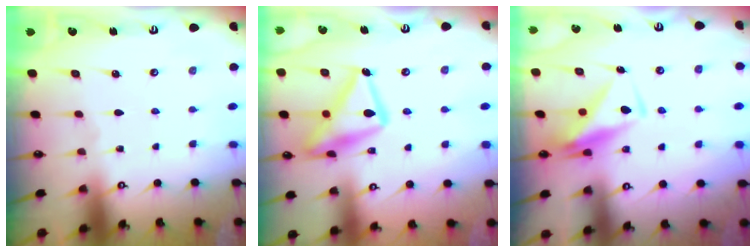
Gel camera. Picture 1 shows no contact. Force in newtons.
{"total": 19.3, "press": 19.3, "slide": 1.3}
{"total": 9.4, "press": 9.3, "slide": 1.5}